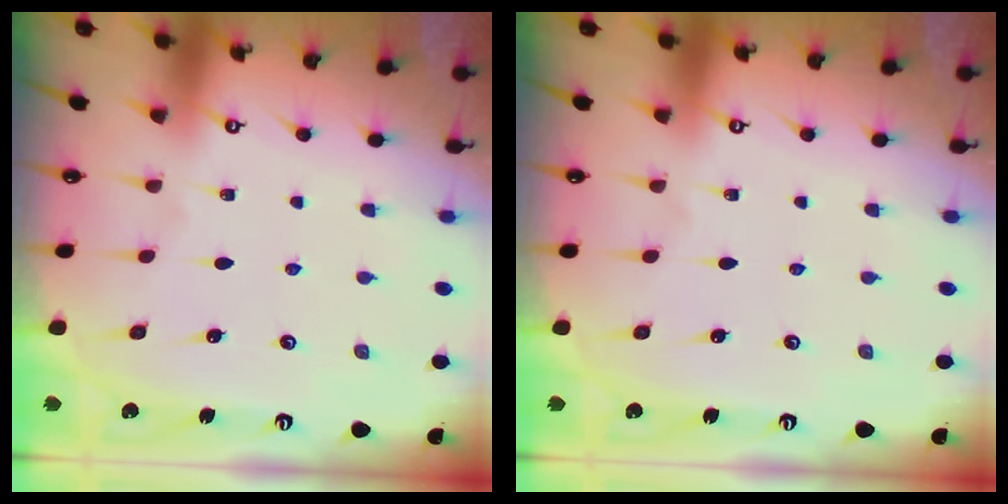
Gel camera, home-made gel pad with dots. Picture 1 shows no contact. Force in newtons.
{"total": 0.0}